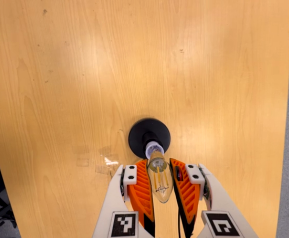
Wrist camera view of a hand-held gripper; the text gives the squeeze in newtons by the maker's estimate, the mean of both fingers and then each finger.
{"total": 18.1, "left": 19.4, "right": 16.8}